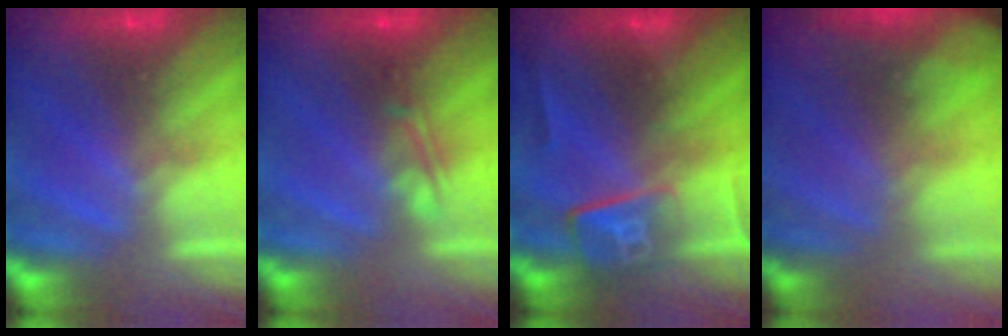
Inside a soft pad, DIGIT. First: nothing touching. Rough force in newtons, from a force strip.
{"total": 2.3}
{"total": 2.4}
{"total": 8.3}